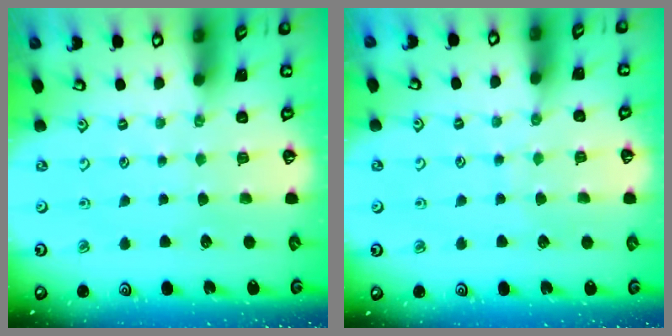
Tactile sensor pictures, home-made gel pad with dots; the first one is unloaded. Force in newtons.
{"total": 5.4, "press": 5.3, "slide": 0.6}